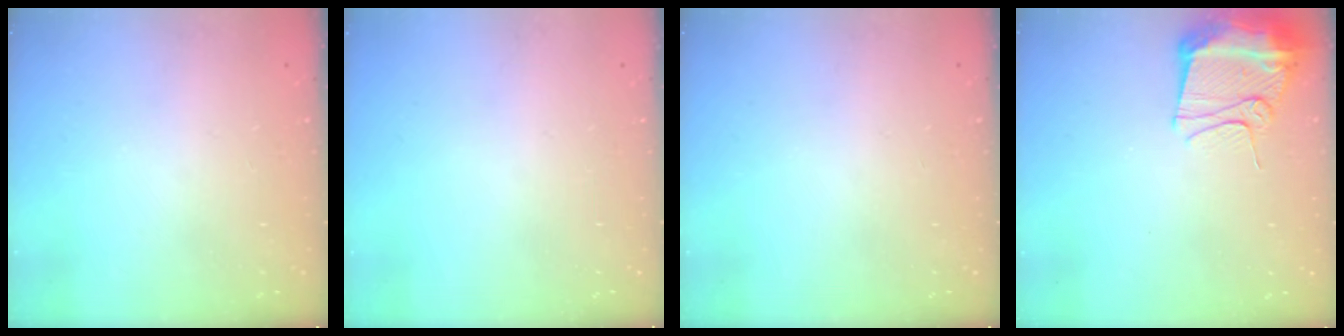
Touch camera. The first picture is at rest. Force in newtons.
{"total": 0.0}
{"total": 0.0}
{"total": 12.1, "press": 12.0, "slide": 1.4}